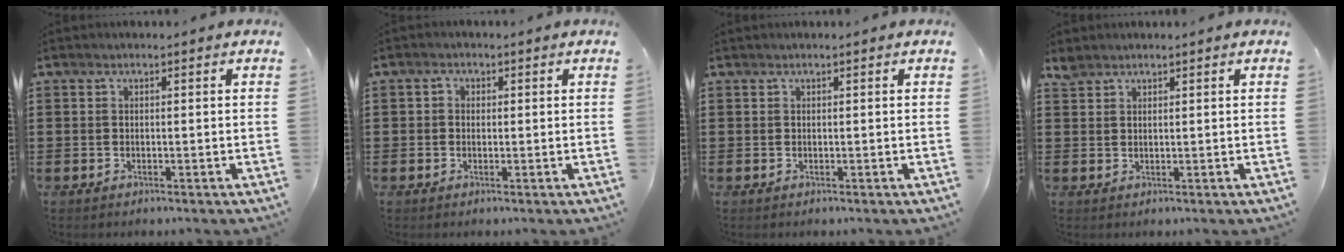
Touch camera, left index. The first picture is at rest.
{"total": 1.4, "force": [-0.1, 1.4, 0.3], "torque": [-0.011, 0.008, -0.004]}
{"total": 0.0}
{"total": 1.8, "force": [1.7, 0.6, 0.4], "torque": [-0.013, 0.001, 0.033]}